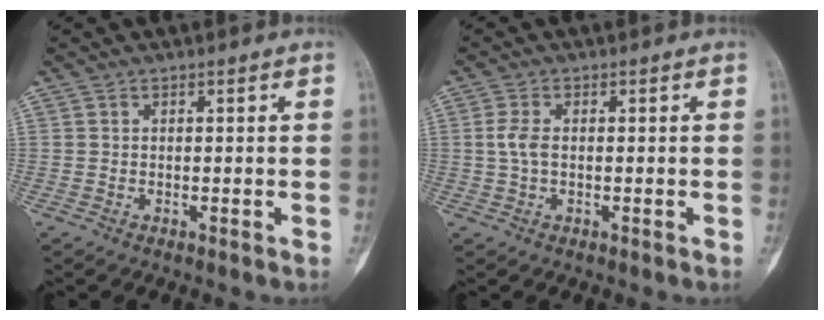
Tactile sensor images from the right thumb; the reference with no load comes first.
{"total": 2.9, "force": [0.1, 1.5, 2.5], "torque": [-0.060, 0.005, -0.002]}